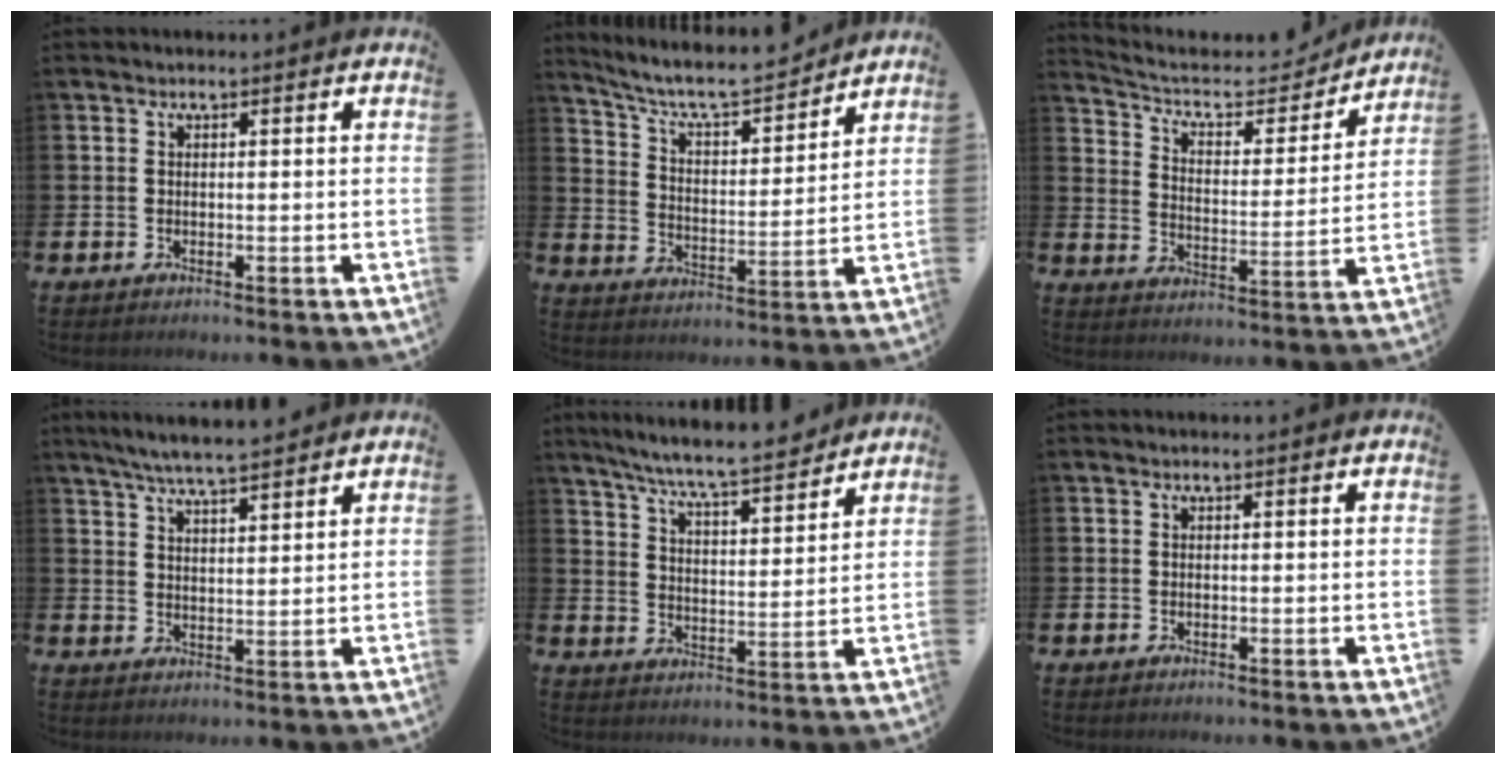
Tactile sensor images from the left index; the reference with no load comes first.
{"total": 7.8, "force": [7.2, 1.6, 2.6], "torque": [-0.077, -0.054, 0.122]}
{"total": 7.1, "force": [6.3, 2.4, 2.1], "torque": [-0.071, -0.046, 0.103]}
{"total": 5.8, "force": [5.5, 0.3, 1.9], "torque": [-0.047, -0.022, 0.098]}
{"total": 8.0, "force": [7.5, 0.4, 2.8], "torque": [-0.085, -0.048, 0.130]}
{"total": 0.0}